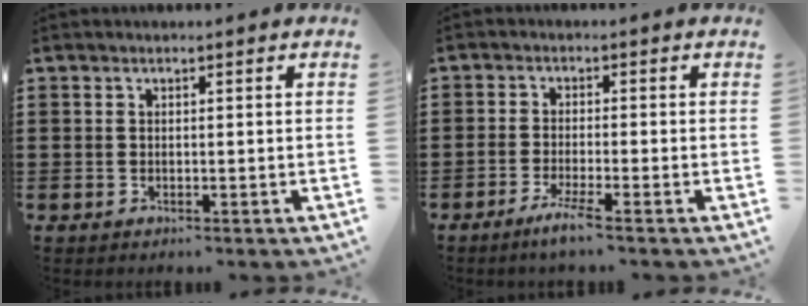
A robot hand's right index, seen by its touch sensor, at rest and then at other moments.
{"total": 3.4, "force": [-2.4, -0.2, 2.4], "torque": [-0.052, -0.012, -0.044]}